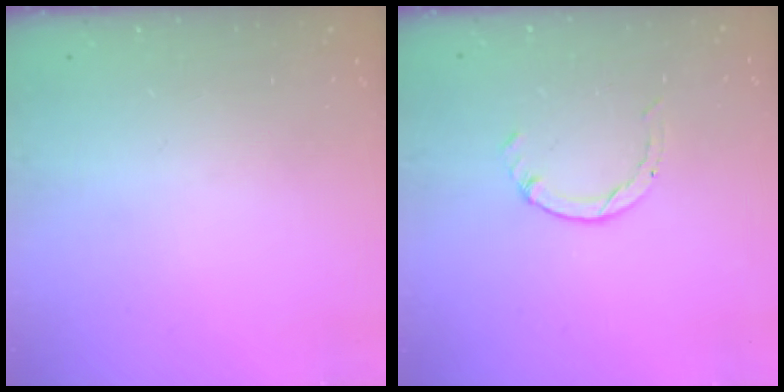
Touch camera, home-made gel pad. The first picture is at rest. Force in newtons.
{"total": 0.5, "press": 0.5, "slide": 0.1}